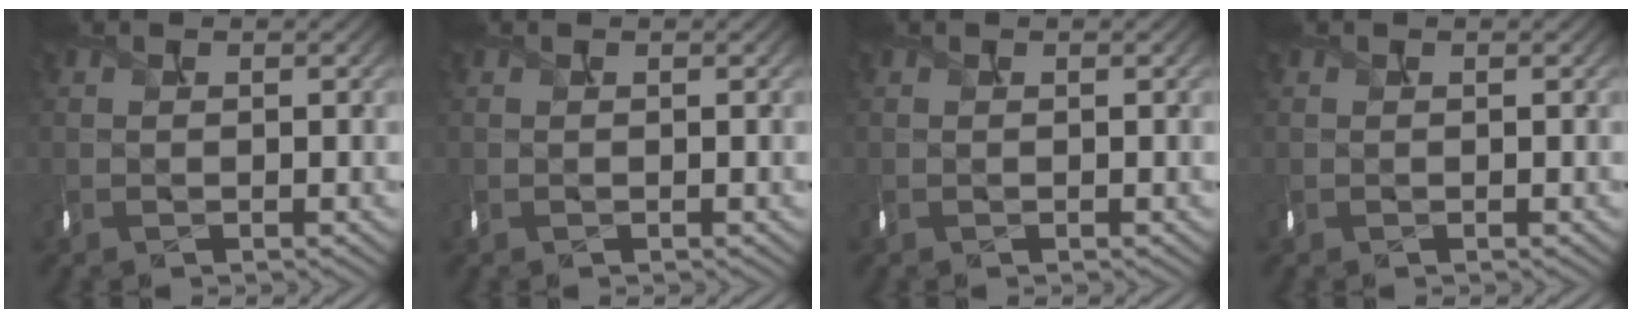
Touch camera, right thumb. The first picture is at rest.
{"total": 0.0}
{"total": 0.0}
{"total": 0.0}